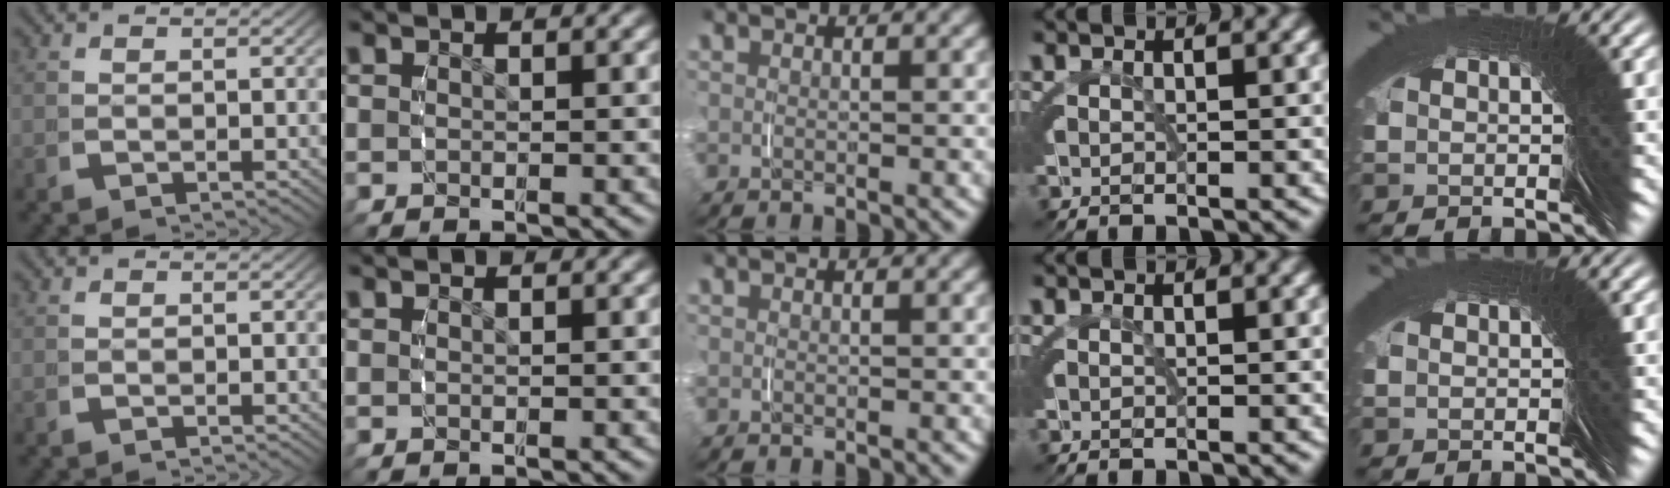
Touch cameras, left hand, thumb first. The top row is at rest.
{}